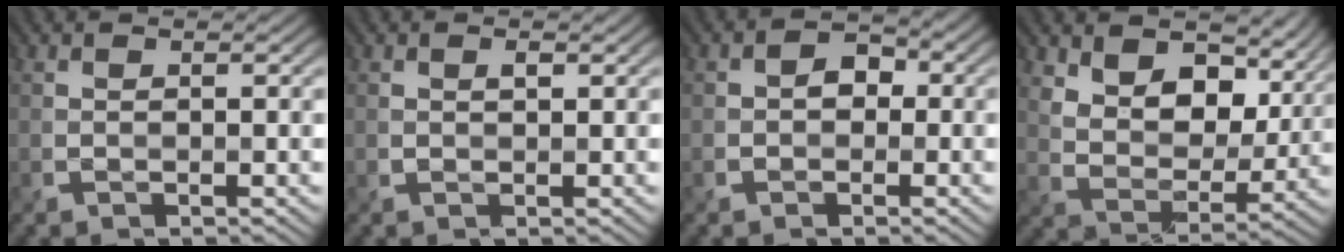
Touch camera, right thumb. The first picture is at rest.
{"total": 0.9, "force": [0.4, 0.4, 0.6], "torque": [-0.015, -0.002, 0.009]}
{"total": 2.6, "force": [-0.3, 2.3, 1.3], "torque": [-0.014, 0.003, -0.014]}
{"total": 11.4, "force": [5.8, 6.7, 7.2], "torque": [-0.146, -0.001, 0.092]}